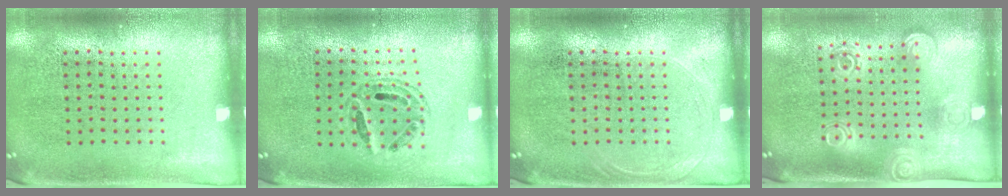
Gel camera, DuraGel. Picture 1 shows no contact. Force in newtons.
{"total": 0.7, "press": 0.6, "slide": 0.2}
{"total": 0.9, "press": 0.8, "slide": 0.3}
{"total": 1.9, "press": 1.4, "slide": 1.3}